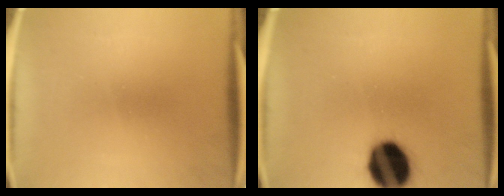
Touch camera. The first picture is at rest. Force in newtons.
{"total": 15.8}